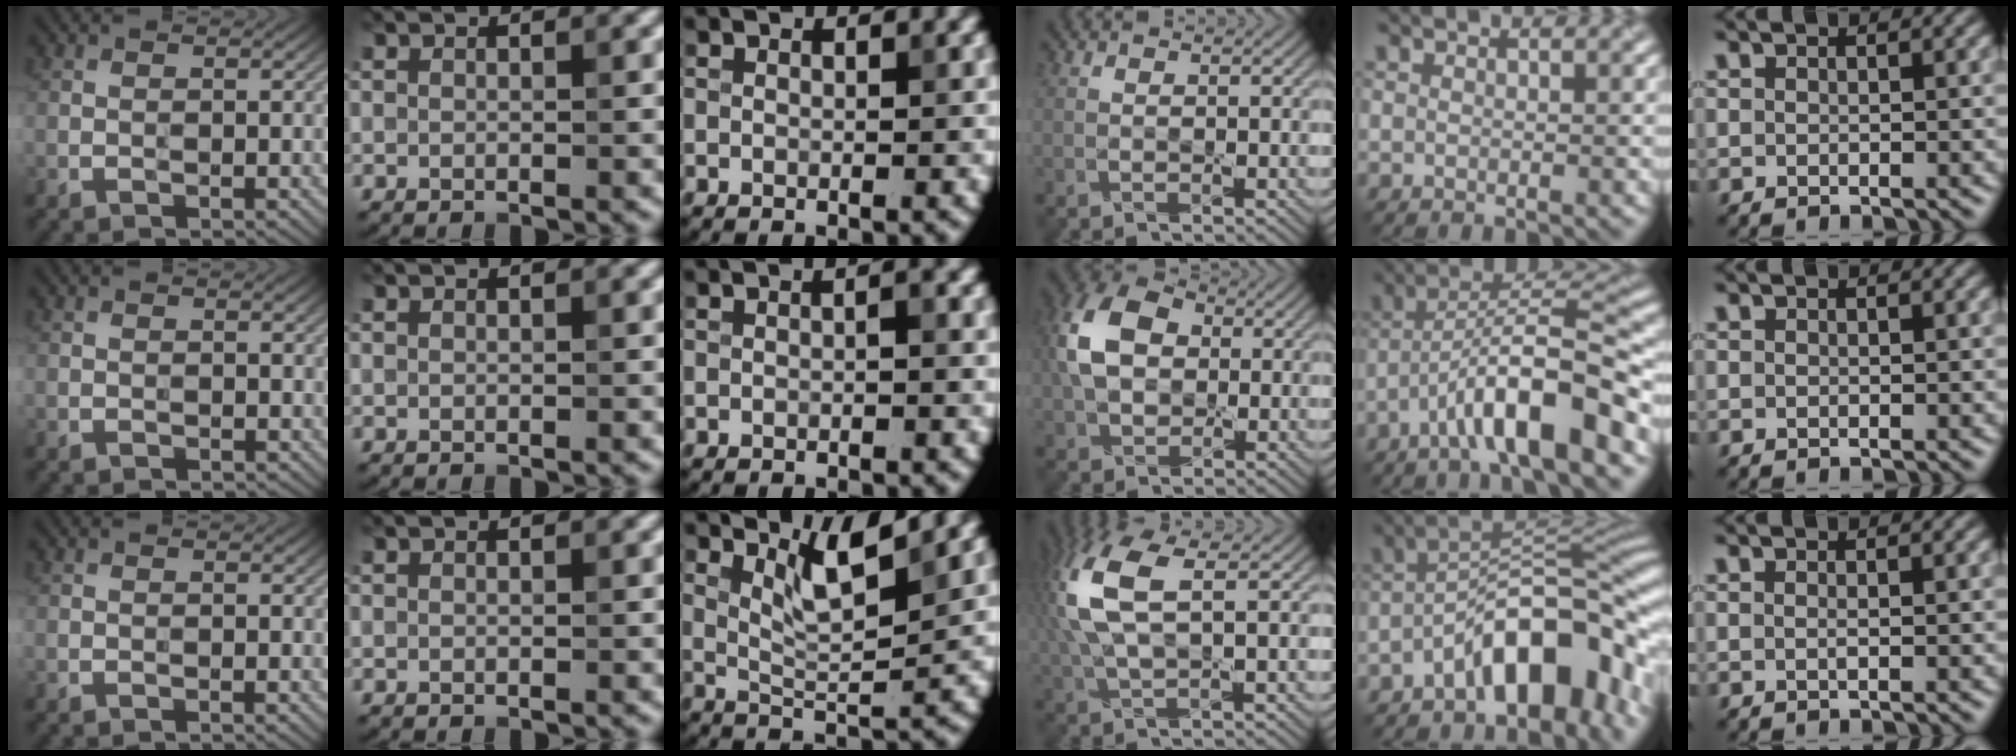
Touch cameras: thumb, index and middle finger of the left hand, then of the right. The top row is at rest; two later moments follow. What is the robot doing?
{"motion": "cut", "object": "origami paper"}